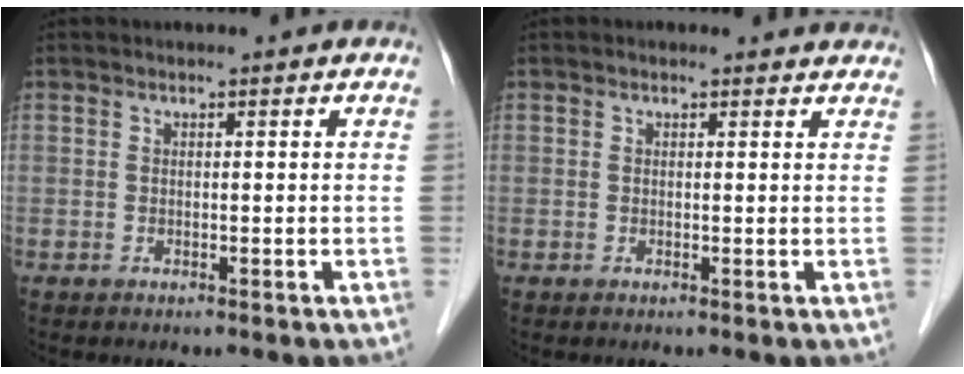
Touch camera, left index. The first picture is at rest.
{"total": 2.0, "force": [1.9, 0.7, 0.2], "torque": [-0.004, -0.001, 0.008]}